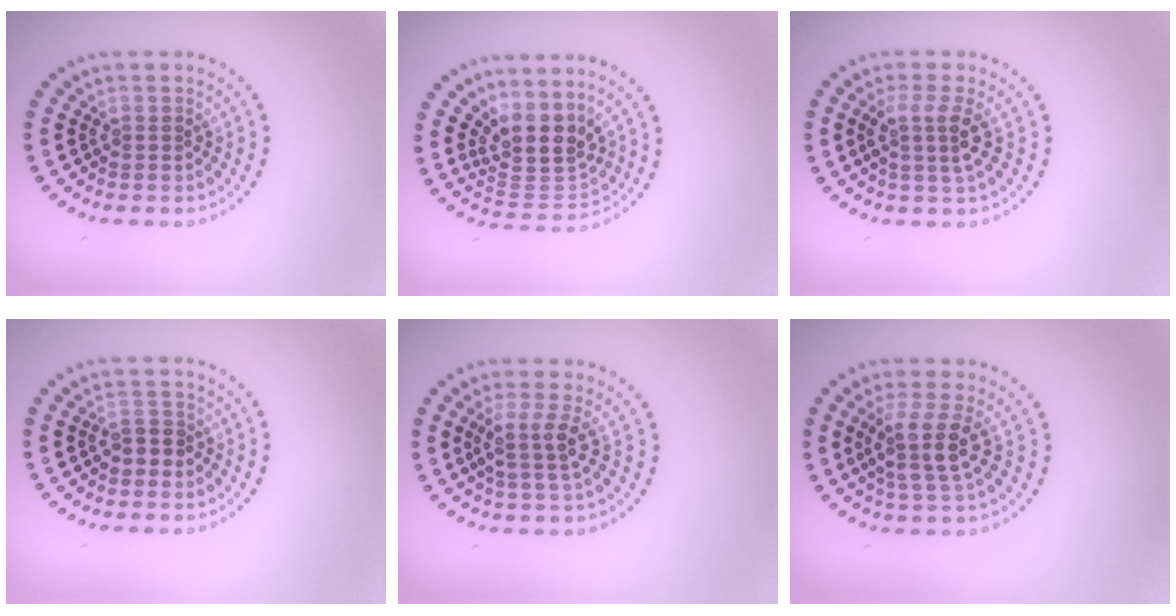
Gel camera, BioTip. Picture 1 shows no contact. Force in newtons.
{"total": 4.2, "press": 3.4, "slide": 2.5}
{"total": 2.6, "press": 2.0, "slide": 1.7}
{"total": 1.8, "press": 1.7, "slide": 0.6}
{"total": 2.6, "press": 1.9, "slide": 1.7}
{"total": 3.5, "press": 2.8, "slide": 2.1}